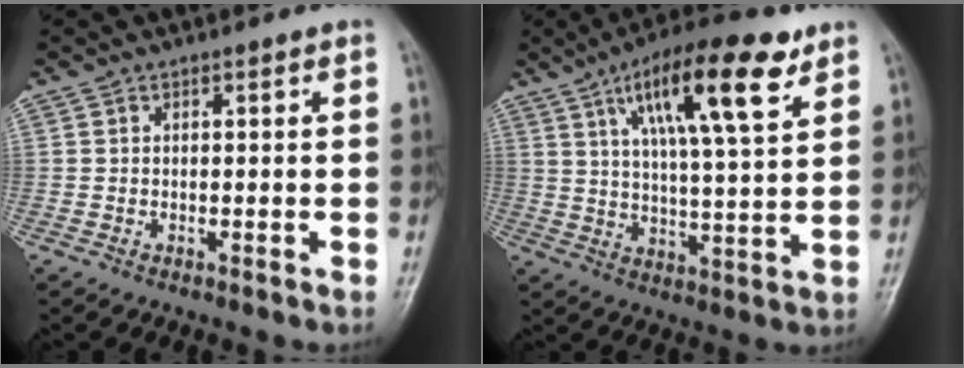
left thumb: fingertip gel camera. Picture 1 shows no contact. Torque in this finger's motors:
{"motor_torque": [0.85, 0.88, 1.65, -1.12, 0.23]}